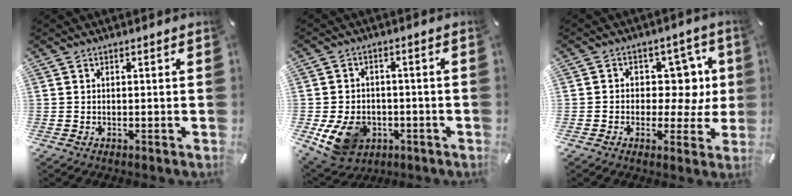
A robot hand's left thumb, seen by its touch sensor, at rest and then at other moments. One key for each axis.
{"total": 11.4, "fx": -3.8, "fy": 8.9, "fz": 6.1, "tx": -0.123, "ty": 0.018, "tz": -0.061}
{"total": 9.8, "fx": 1.8, "fy": 7.8, "fz": 5.7, "tx": -0.066, "ty": -0.016, "tz": 0.035}